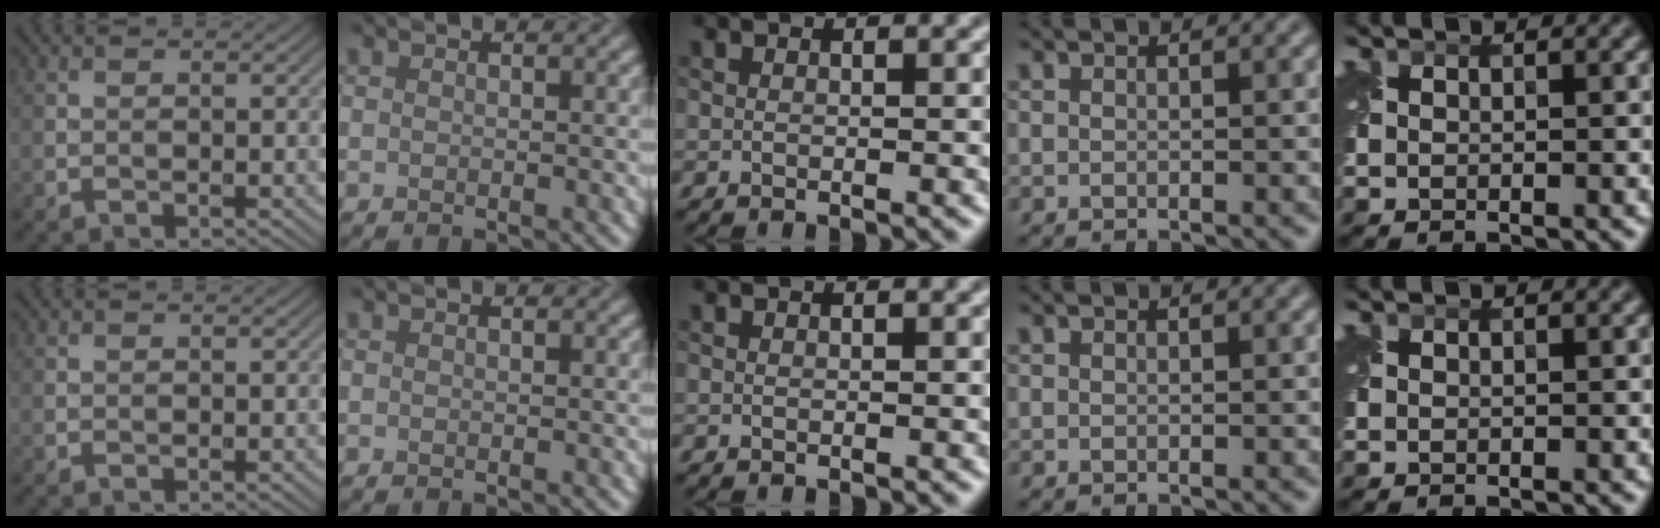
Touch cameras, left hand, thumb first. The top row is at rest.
{}